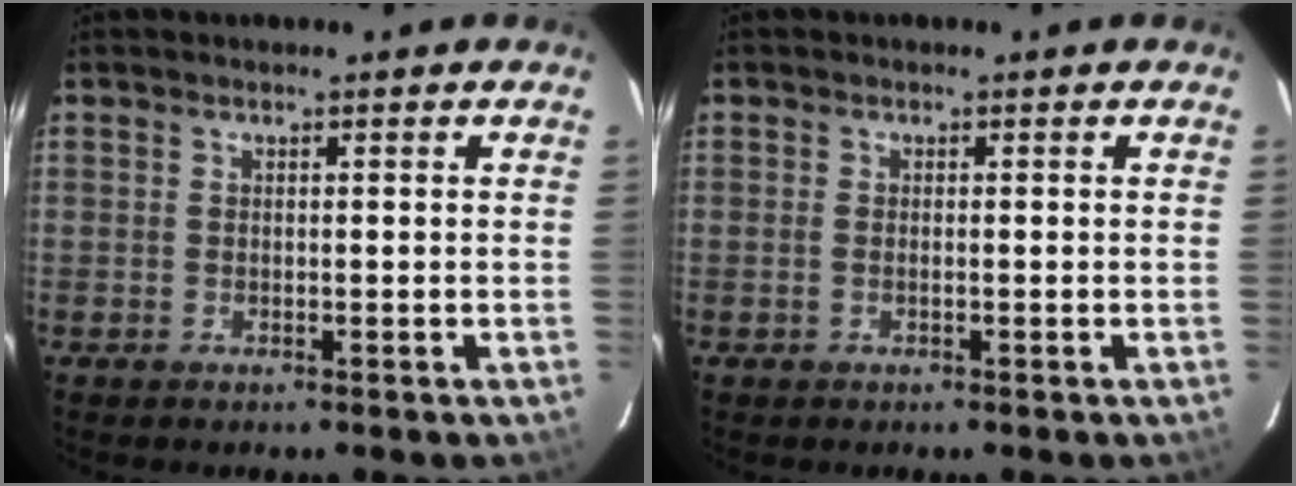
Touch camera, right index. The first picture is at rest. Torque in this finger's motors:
{"motor_torque": [0.10, 0.15, -0.05, -0.01]}